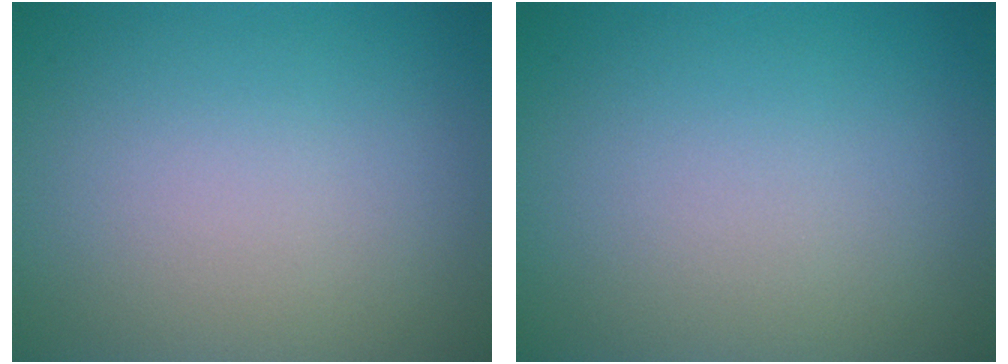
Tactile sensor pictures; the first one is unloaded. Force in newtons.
{"total": 0.0}